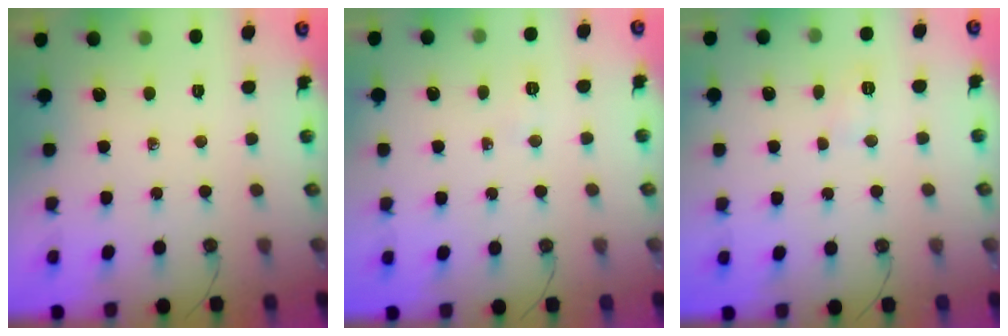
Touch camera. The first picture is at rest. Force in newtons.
{"total": 4.0, "press": 3.9, "slide": 1.1}
{"total": 6.7, "press": 4.7, "slide": 4.8}